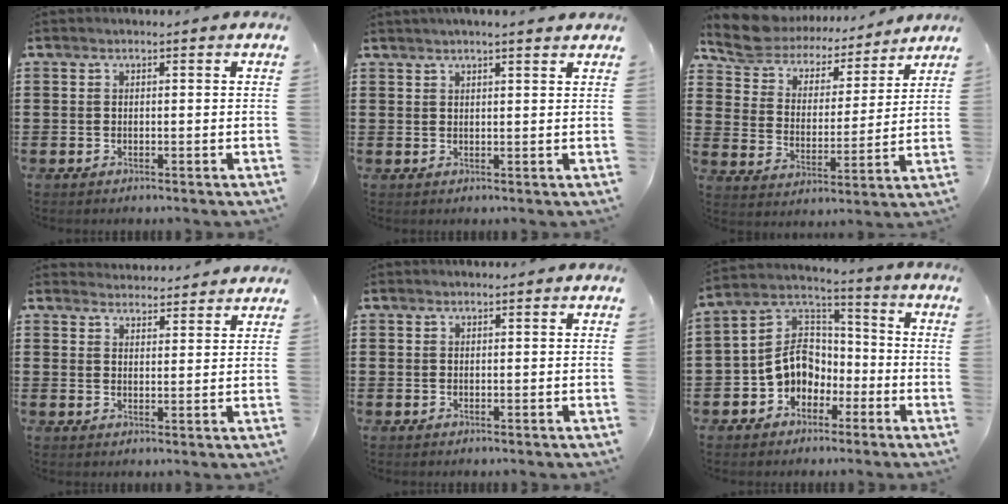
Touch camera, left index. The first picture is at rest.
{"total": 2.0, "force": [1.8, -0.1, 0.9], "torque": [-0.021, 0.002, 0.034]}
{"total": 7.2, "force": [6.9, 1.7, 0.8], "torque": [-0.056, -0.045, 0.120]}
{"total": 3.3, "force": [3.2, 0.3, -0.2], "torque": [0.002, -0.016, 0.060]}
{"total": 0.0}
{"total": 8.0, "force": [-2.4, 6.8, 3.4], "torque": [-0.109, 0.001, -0.055]}